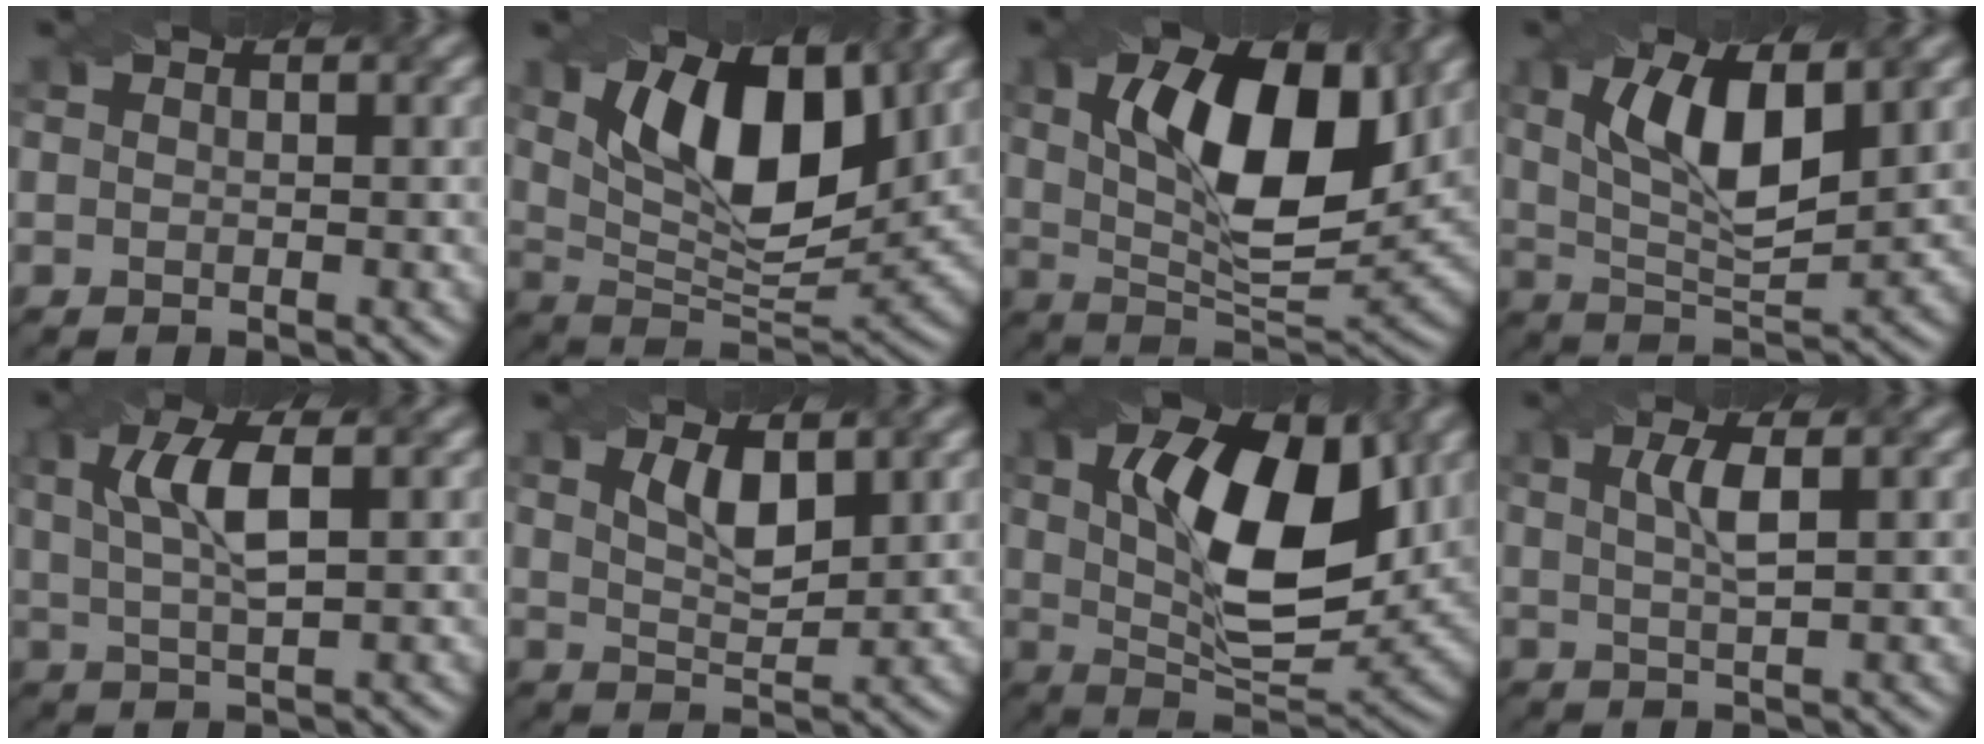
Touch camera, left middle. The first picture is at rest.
{"total": 11.1, "force": [4.3, 5.1, 8.9], "torque": [-0.144, 0.001, 0.070]}
{"total": 12.1, "force": [3.3, 5.3, 10.4], "torque": [-0.166, 0.003, 0.054]}
{"total": 8.6, "force": [2.5, 3.3, 7.5], "torque": [-0.139, 0.004, 0.043]}
{"total": 5.2, "force": [1.5, 1.6, 4.8], "torque": [-0.091, 0.004, 0.029]}
{"total": 3.5, "force": [1.7, 1.3, 2.8], "torque": [-0.057, -0.003, 0.034]}
{"total": 11.9, "force": [3.1, 5.4, 10.1], "torque": [-0.159, 0.005, 0.049]}
{"total": 2.8, "force": [0.8, 0.7, 2.6], "torque": [-0.049, 0.003, 0.015]}